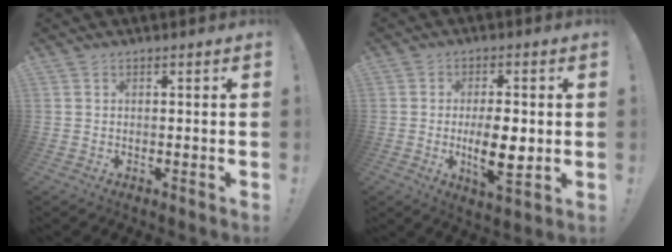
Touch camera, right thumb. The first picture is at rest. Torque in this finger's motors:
{"motor_torque": [1.50, 1.56, 0.69, -0.59, 0.15]}